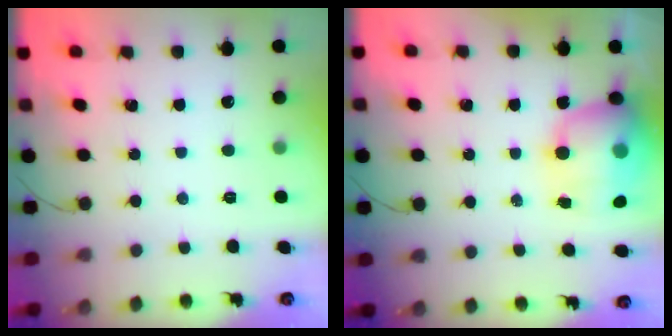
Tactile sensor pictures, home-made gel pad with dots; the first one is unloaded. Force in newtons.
{"total": 15.6, "press": 15.1, "slide": 3.8}